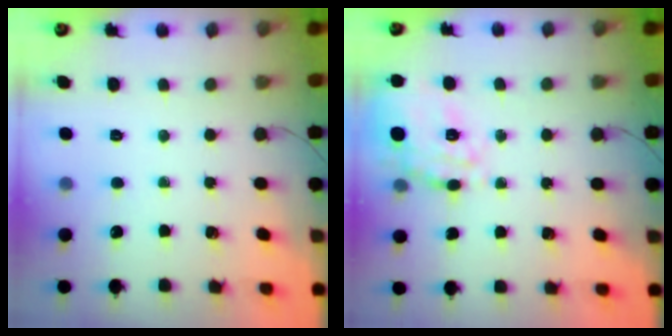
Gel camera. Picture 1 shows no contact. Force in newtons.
{"total": 17.9, "press": 17.8, "slide": 1.3}